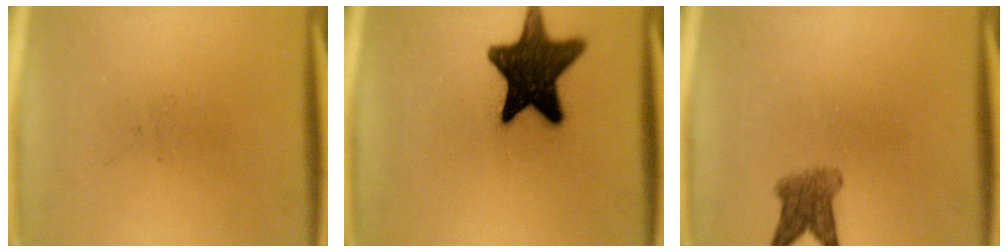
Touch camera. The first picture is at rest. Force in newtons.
{"total": 16.0}
{"total": 4.3}